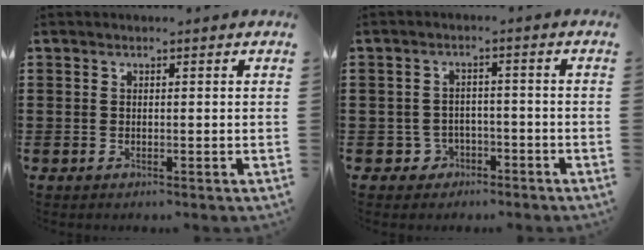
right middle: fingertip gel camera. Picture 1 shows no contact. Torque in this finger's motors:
{"motor_torque": [-0.05, -0.14, 0.05, -0.02]}